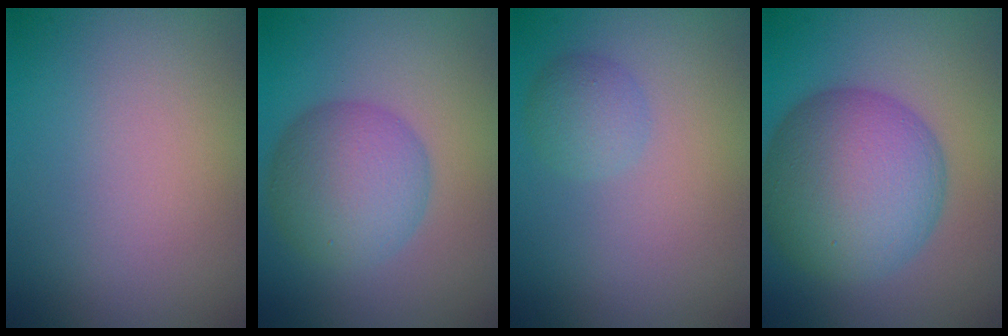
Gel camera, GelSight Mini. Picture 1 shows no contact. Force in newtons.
{"total": 5.9, "press": 5.9, "slide": 0.2}
{"total": 1.8, "press": 1.8, "slide": 0.1}
{"total": 10.5, "press": 10.5, "slide": 0.3}